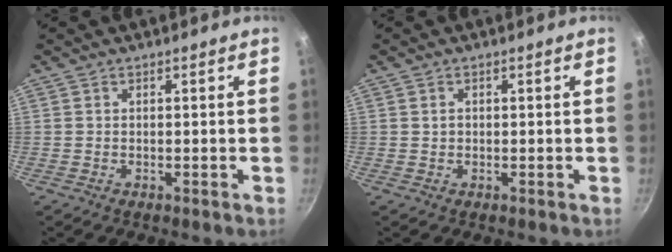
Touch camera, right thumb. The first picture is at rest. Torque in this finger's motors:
{"motor_torque": [0.25, -0.44, 0.23, 0.14, 0.04]}